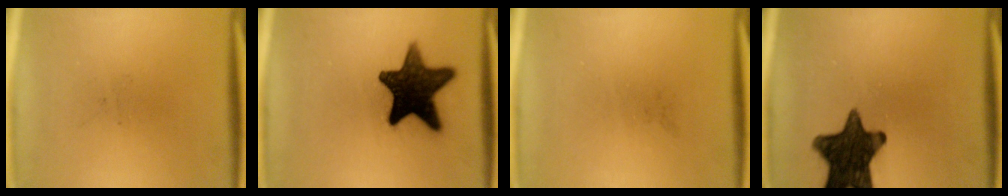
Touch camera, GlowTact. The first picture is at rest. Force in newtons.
{"total": 15.6}
{"total": 0.0}
{"total": 14.3}